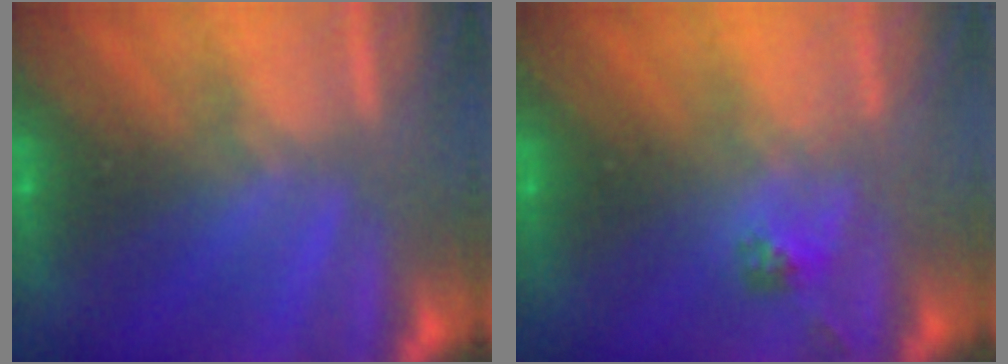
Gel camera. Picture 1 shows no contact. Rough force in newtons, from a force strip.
{"total": 2.3}